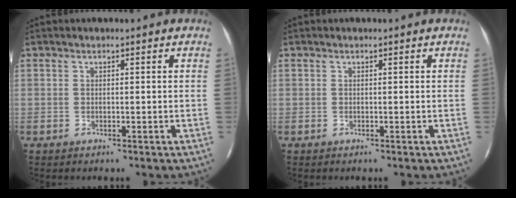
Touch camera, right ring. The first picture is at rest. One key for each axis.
{"total": 0.0}